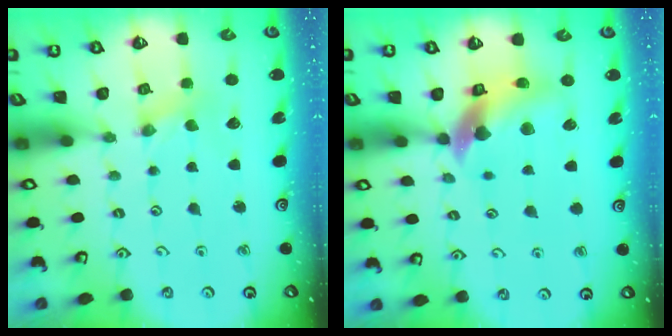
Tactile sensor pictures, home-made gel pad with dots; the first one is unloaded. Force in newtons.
{"total": 11.8, "press": 11.7, "slide": 1.6}